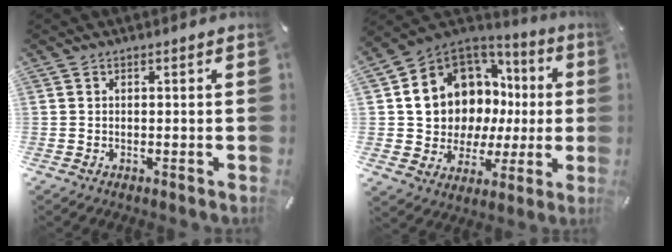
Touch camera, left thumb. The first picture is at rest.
{"total": 12.2, "force": [4.6, 10.5, 4.1], "torque": [-0.080, -0.065, 0.104]}